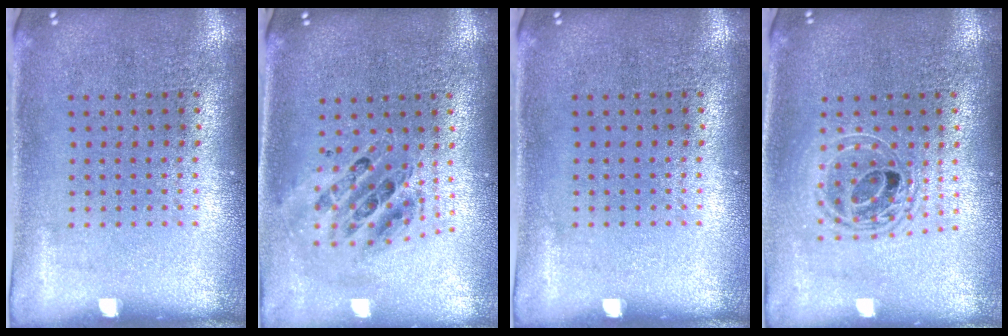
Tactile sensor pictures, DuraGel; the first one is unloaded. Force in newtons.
{"total": 0.9, "press": 0.9, "slide": 0.2}
{"total": 0.0}
{"total": 1.7, "press": 1.4, "slide": 1.0}